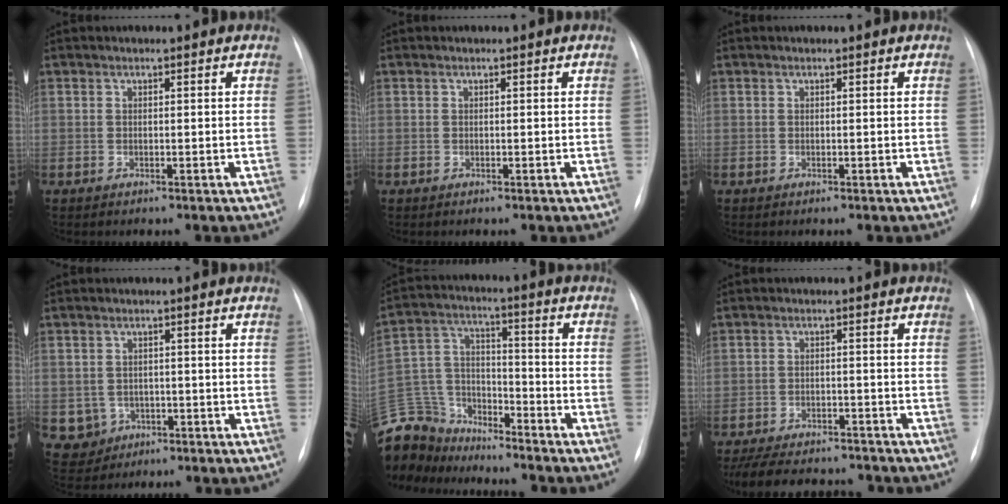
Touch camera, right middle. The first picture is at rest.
{"total": 0.0}
{"total": 0.0}
{"total": 4.4, "force": [-1.2, 4.3, 0.5], "torque": [-0.009, 0.005, -0.011]}
{"total": 16.4, "force": [-15.1, 5.9, 2.8], "torque": [-0.081, 0.038, -0.269]}
{"total": 14.6, "force": [-12.7, 4.5, 5.5], "torque": [-0.124, -0.005, -0.173]}